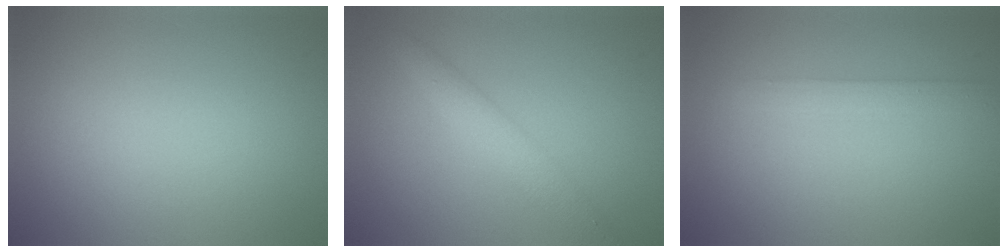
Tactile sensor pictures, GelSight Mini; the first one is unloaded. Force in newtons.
{"total": 2.9, "press": 2.9, "slide": 0.1}
{"total": 1.8, "press": 1.8, "slide": 0.1}